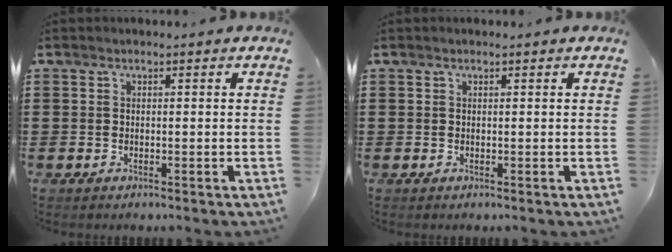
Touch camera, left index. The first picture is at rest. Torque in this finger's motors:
{"motor_torque": [-0.38, -1.59, -0.06, -0.01]}